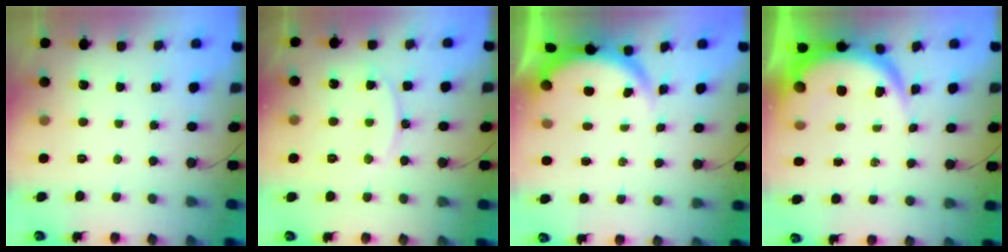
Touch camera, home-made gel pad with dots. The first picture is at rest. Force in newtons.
{"total": 13.7, "press": 13.6, "slide": 1.1}
{"total": 4.0, "press": 4.0, "slide": 0.1}
{"total": 8.7, "press": 8.6, "slide": 1.1}